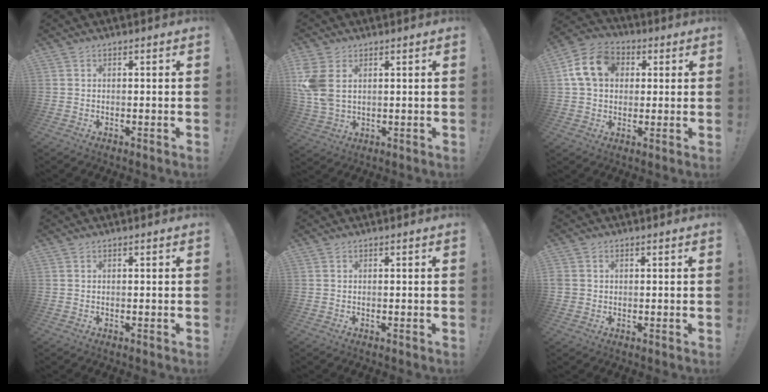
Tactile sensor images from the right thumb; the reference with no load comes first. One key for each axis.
{"total": 8.4, "fx": 2.6, "fy": 5.5, "fz": 5.8, "tx": -0.118, "ty": -0.011, "tz": 0.052}
{"total": 14.1, "fx": 3.8, "fy": 11.1, "fz": 7.9, "tx": -0.125, "ty": 0.007, "tz": 0.078}
{"total": 0.0}
{"total": 0.0}
{"total": 2.3, "fx": 0.5, "fy": 2.1, "fz": 0.7, "tx": -0.013, "ty": 0.004, "tz": 0.012}